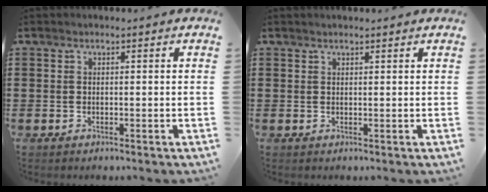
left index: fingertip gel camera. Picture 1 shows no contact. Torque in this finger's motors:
{"motor_torque": [-0.04, 1.37, -0.45, -0.03]}